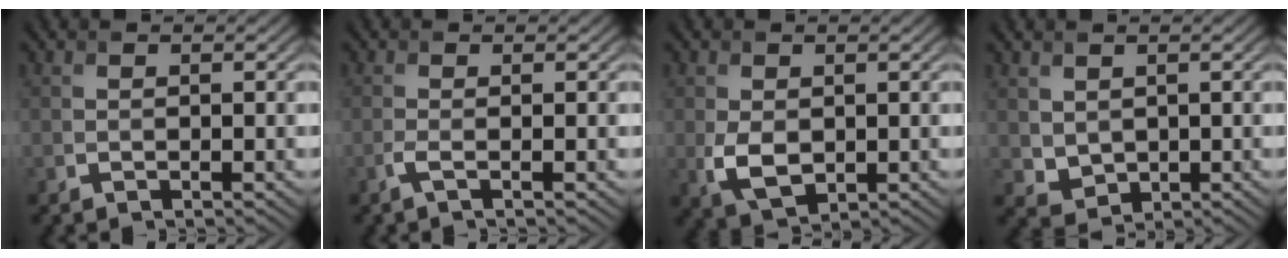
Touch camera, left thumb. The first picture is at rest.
{"total": 1.4, "force": [-0.5, 0.1, 1.2], "torque": [-0.029, 0.001, -0.016]}
{"total": 4.2, "force": [-0.3, 2.8, 3.1], "torque": [-0.076, -0.011, 0.002]}
{"total": 2.7, "force": [1.2, 2.2, 1.2], "torque": [-0.037, -0.009, 0.029]}